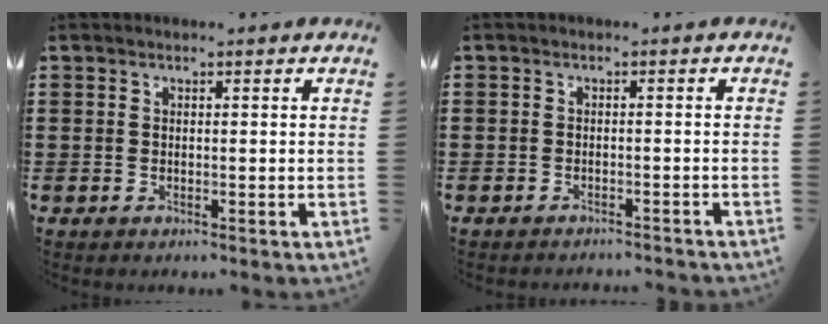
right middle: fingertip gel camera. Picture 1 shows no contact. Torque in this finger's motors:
{"motor_torque": [-0.71, -1.07, -1.05, -0.21]}